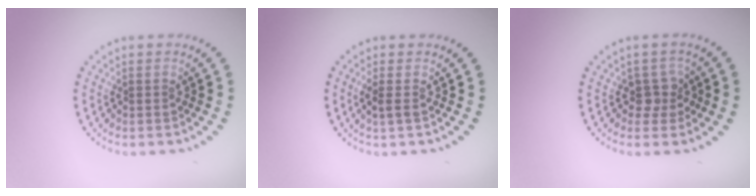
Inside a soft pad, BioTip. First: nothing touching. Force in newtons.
{"total": 1.2, "press": 1.0, "slide": 0.6}
{"total": 1.9, "press": 1.5, "slide": 1.2}